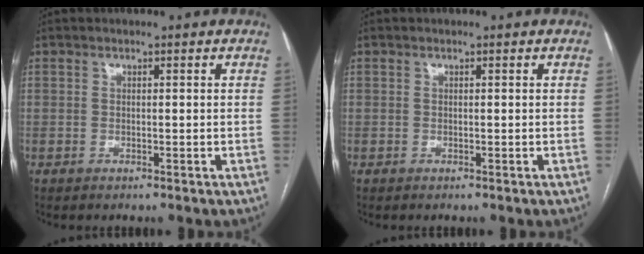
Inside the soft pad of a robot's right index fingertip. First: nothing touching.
{"total": 0.0}